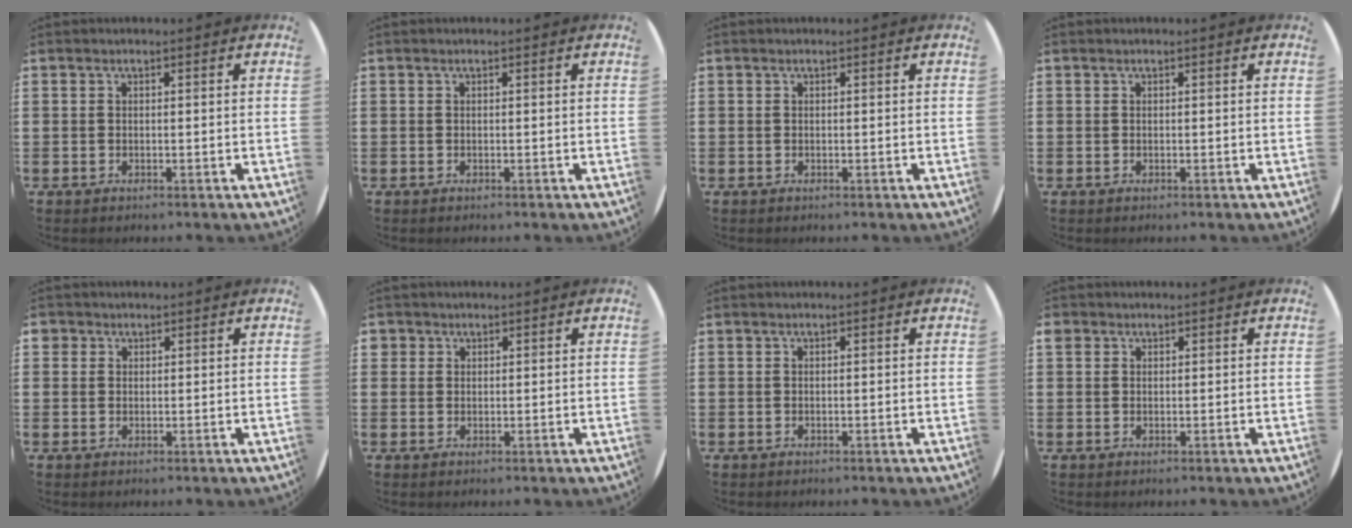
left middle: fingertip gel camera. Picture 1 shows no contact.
{"total": 0.0}
{"total": 0.0}
{"total": 0.0}
{"total": 1.2, "force": [0.8, 0.9, 0.0], "torque": [0.007, 0.001, 0.014]}
{"total": 1.2, "force": [0.9, 0.8, 0.0], "torque": [0.007, -0.001, 0.016]}
{"total": 0.0}
{"total": 1.0, "force": [0.7, 0.6, 0.0], "torque": [0.000, 0.004, 0.014]}